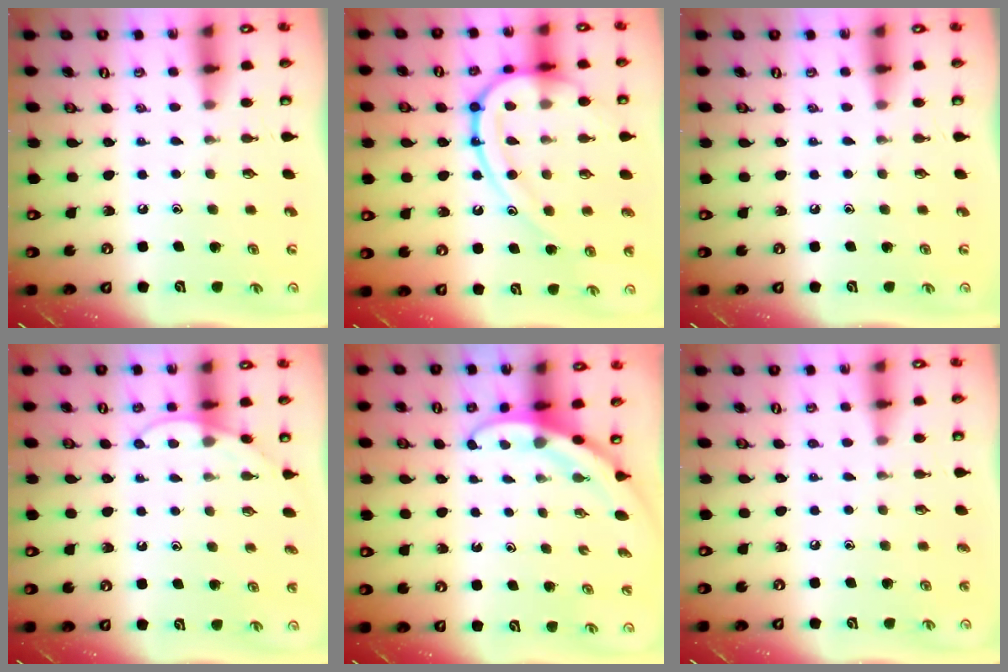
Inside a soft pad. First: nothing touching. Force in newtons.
{"total": 17.7, "press": 17.6, "slide": 1.5}
{"total": 0.0}
{"total": 6.2, "press": 6.1, "slide": 0.5}
{"total": 3.1, "press": 3.1, "slide": 0.0}
{"total": 3.2, "press": 3.2, "slide": 0.4}